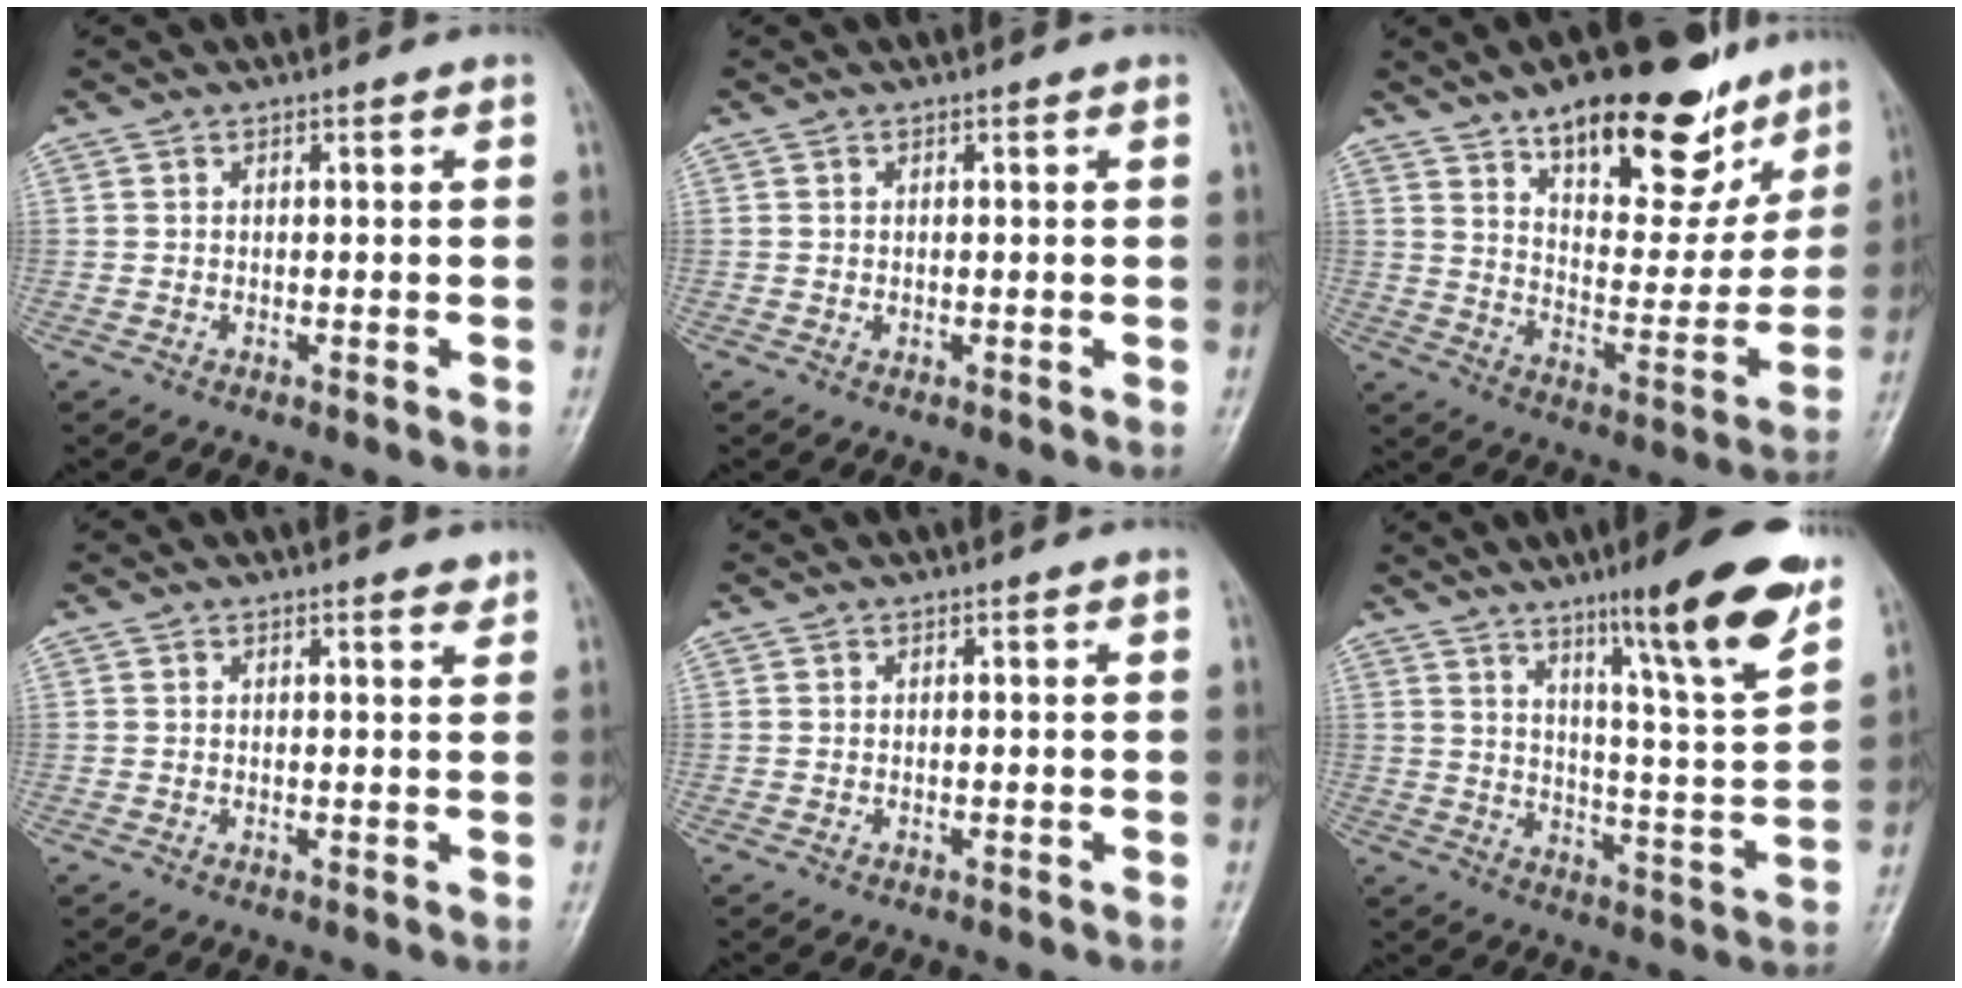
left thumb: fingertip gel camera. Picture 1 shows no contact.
{"total": 0.5, "force": [0.1, 0.4, 0.3], "torque": [-0.001, 0.000, 0.002]}
{"total": 23.8, "force": [15.3, 9.9, 15.3], "torque": [-0.167, -0.064, 0.232]}
{"total": 1.6, "force": [1.3, 0.5, 0.8], "torque": [-0.007, -0.008, 0.015]}
{"total": 0.0}
{"total": 17.8, "force": [11.2, 2.0, 13.6], "torque": [-0.177, -0.060, 0.169]}